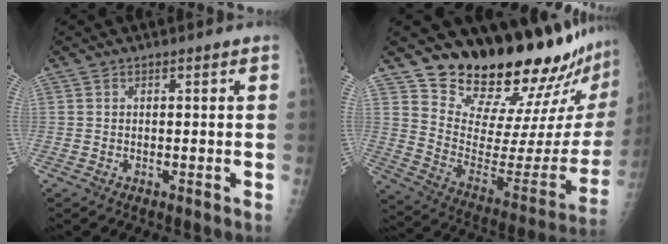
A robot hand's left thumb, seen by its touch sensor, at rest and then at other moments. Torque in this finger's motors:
{"motor_torque": [0.59, -0.10, 1.40, -1.37, 0.13]}